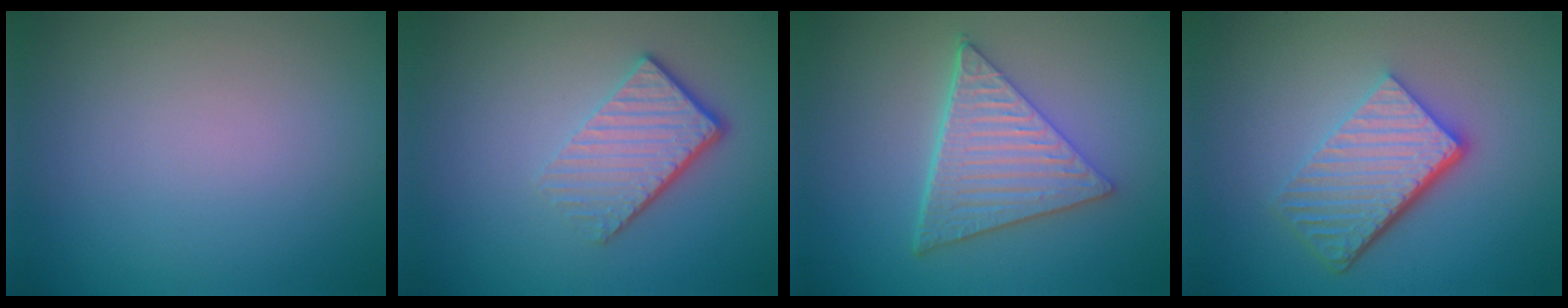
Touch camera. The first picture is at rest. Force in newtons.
{"total": 4.3, "press": 2.9, "slide": 3.2}
{"total": 6.1, "press": 4.5, "slide": 4.1}
{"total": 6.0, "press": 4.1, "slide": 4.3}